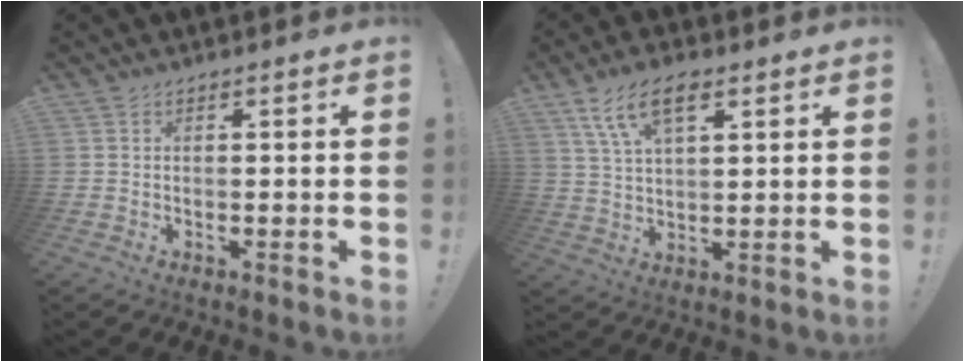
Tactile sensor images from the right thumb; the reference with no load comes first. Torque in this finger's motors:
{"motor_torque": [0.04, 0.04, 0.10, 0.23, 0.27]}